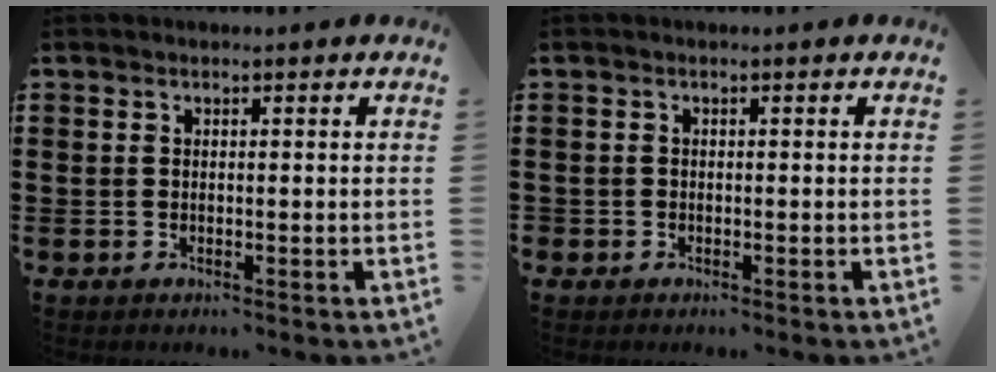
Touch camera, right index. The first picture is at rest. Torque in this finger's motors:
{"motor_torque": [0.15, -0.08, 0.00, 0.00]}